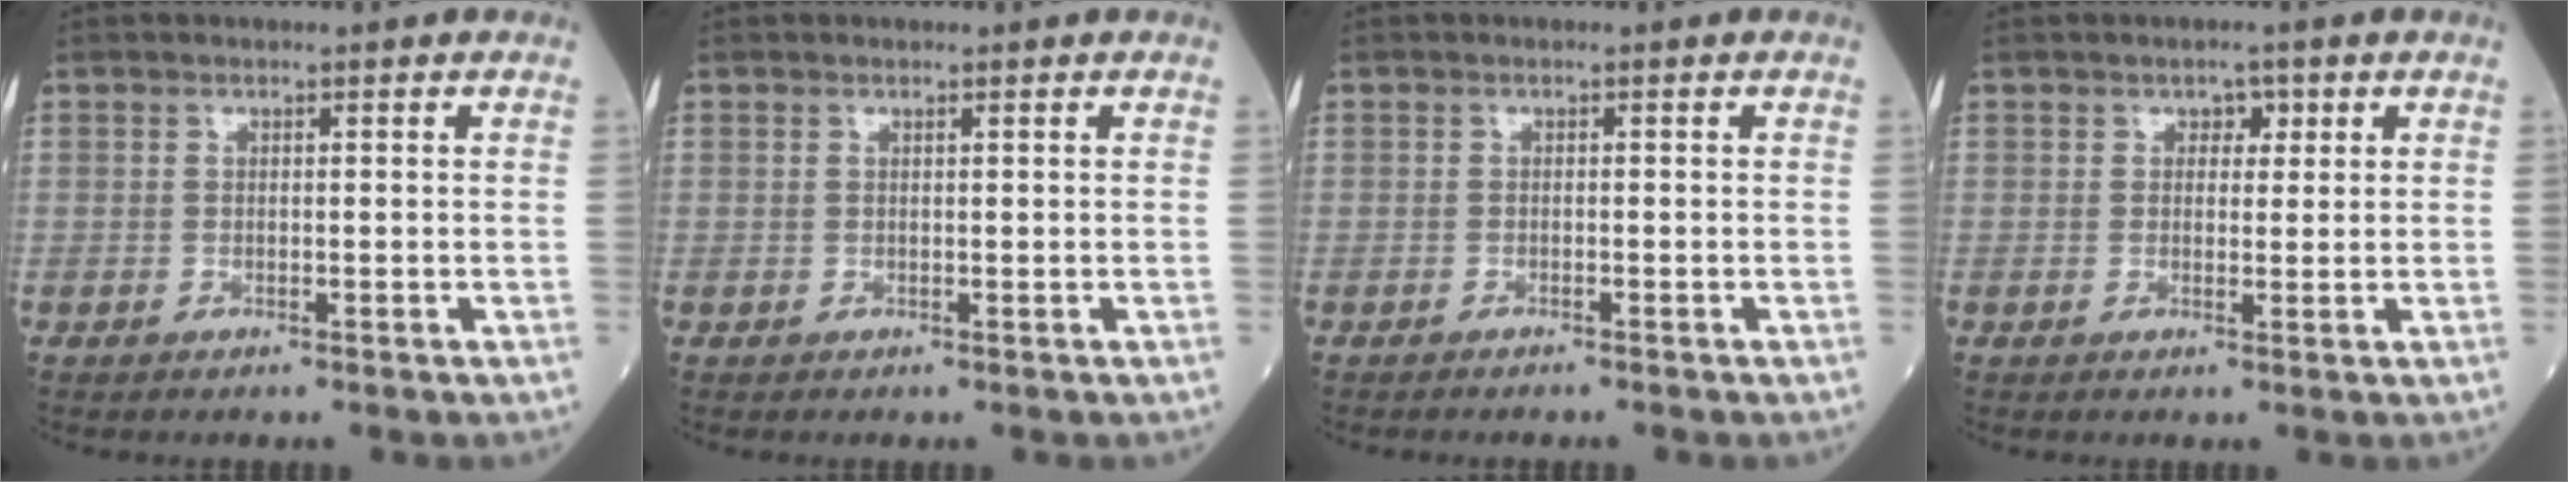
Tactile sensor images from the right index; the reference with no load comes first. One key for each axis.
{"total": 0.0}
{"total": 2.1, "fx": -1.9, "fy": 0.3, "fz": 0.8, "tx": -0.017, "ty": -0.005, "tz": -0.022}
{"total": 2.2, "fx": 0.9, "fy": 1.4, "fz": 1.3, "tx": -0.021, "ty": 0.008, "tz": 0.013}